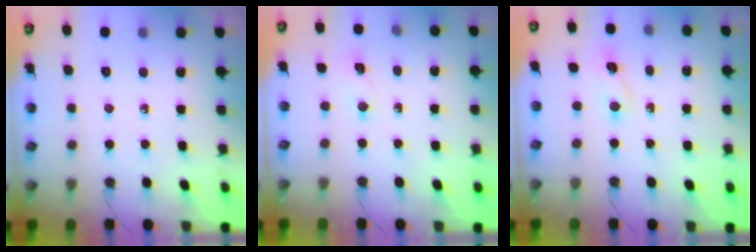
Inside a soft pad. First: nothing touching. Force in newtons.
{"total": 2.0, "press": 1.9, "slide": 0.6}
{"total": 2.0, "press": 1.6, "slide": 1.2}